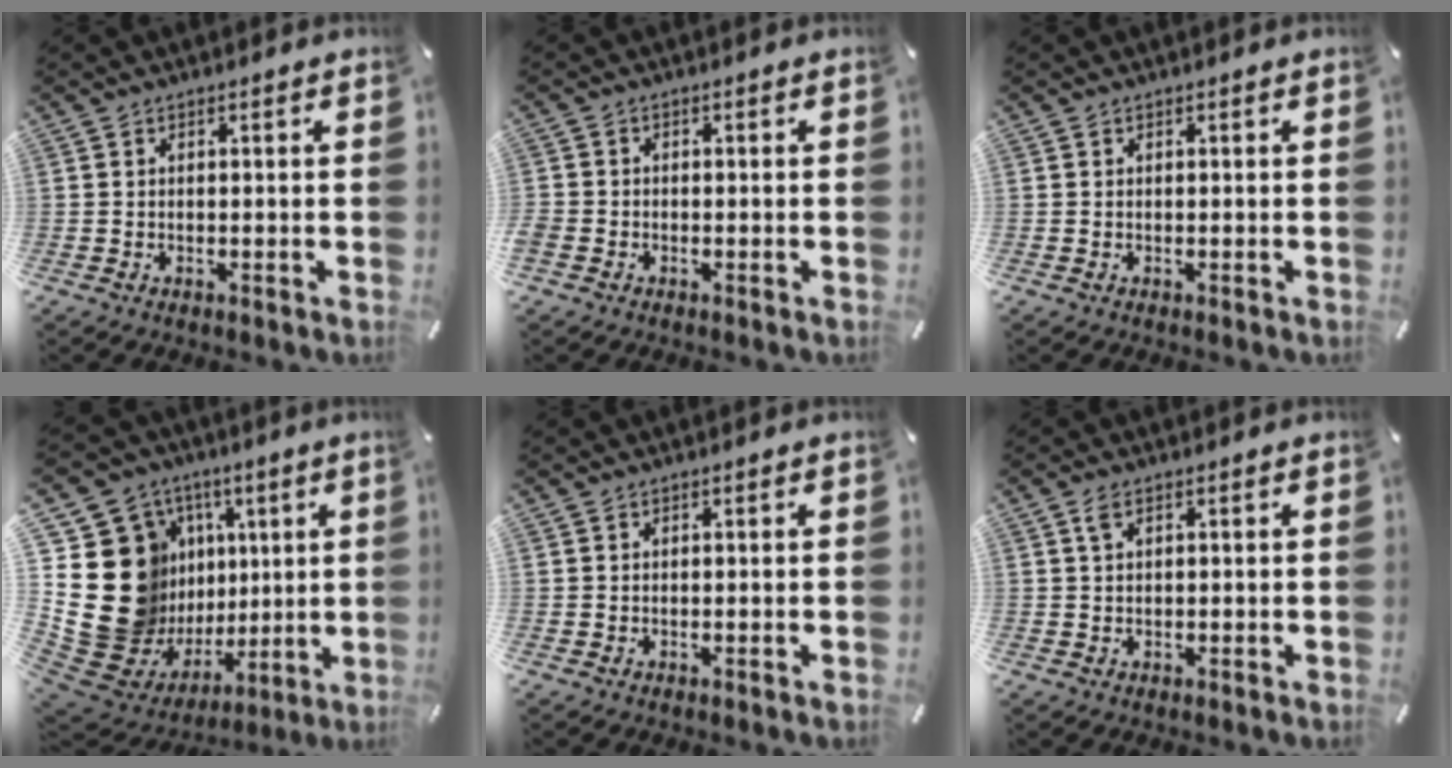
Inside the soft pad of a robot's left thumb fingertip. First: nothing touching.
{"total": 1.7, "force": [-1.0, 1.3, 0.5], "torque": [-0.004, 0.008, -0.021]}
{"total": 0.0}
{"total": 24.6, "force": [2.7, 21.3, 11.9], "torque": [-0.212, -0.060, 0.112]}
{"total": 0.0}
{"total": 2.3, "force": [1.0, 1.3, 1.7], "torque": [-0.037, 0.002, 0.018]}